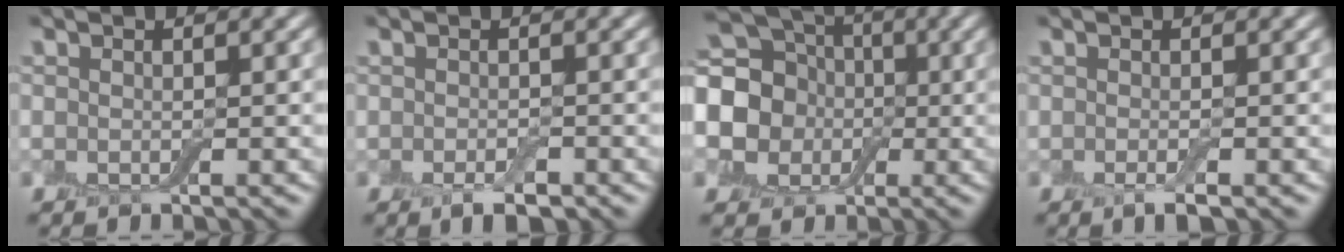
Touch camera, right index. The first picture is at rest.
{"total": 2.2, "force": [-1.2, 0.8, 1.6], "torque": [-0.026, -0.004, -0.019]}
{"total": 13.0, "force": [-0.1, 11.6, 5.9], "torque": [-0.158, 0.019, -0.030]}
{"total": 1.6, "force": [-0.7, 0.3, 1.4], "torque": [-0.022, -0.006, -0.014]}